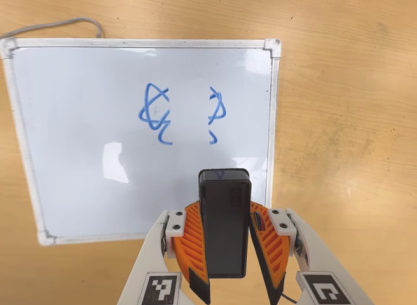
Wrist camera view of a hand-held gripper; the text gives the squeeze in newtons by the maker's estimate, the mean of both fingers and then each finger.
{"total": 8.8, "left": 8.2, "right": 9.5}